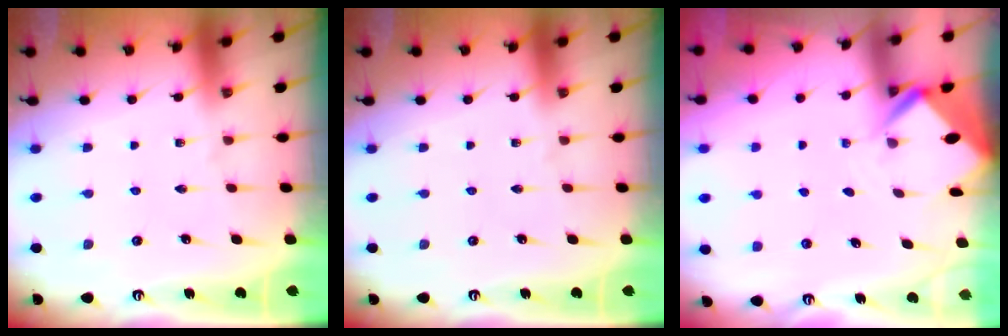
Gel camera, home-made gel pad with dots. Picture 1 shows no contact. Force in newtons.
{"total": 0.0}
{"total": 3.1, "press": 3.1, "slide": 0.2}